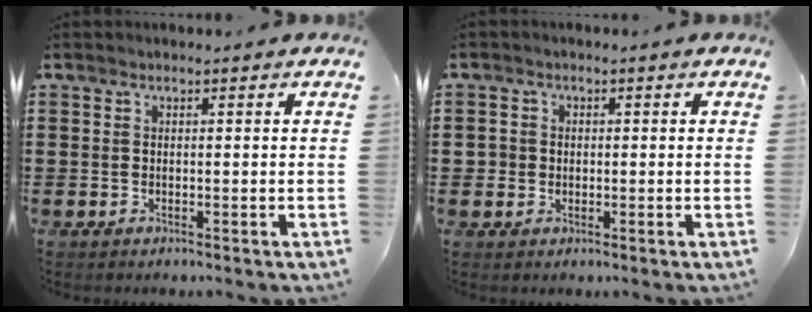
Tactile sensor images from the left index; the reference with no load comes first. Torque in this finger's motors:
{"motor_torque": [0.21, -0.08, -0.03, -0.01]}